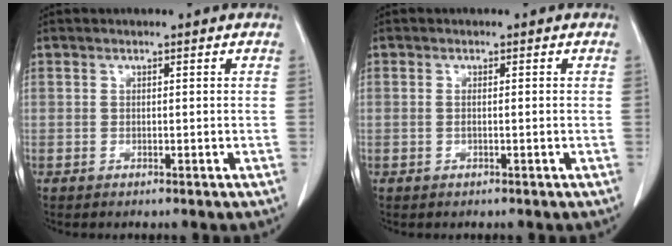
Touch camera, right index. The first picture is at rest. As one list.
[{"total": 0.9, "force": [-0.1, 0.2, 0.9], "torque": [-0.019, 0.000, 0.001]}]